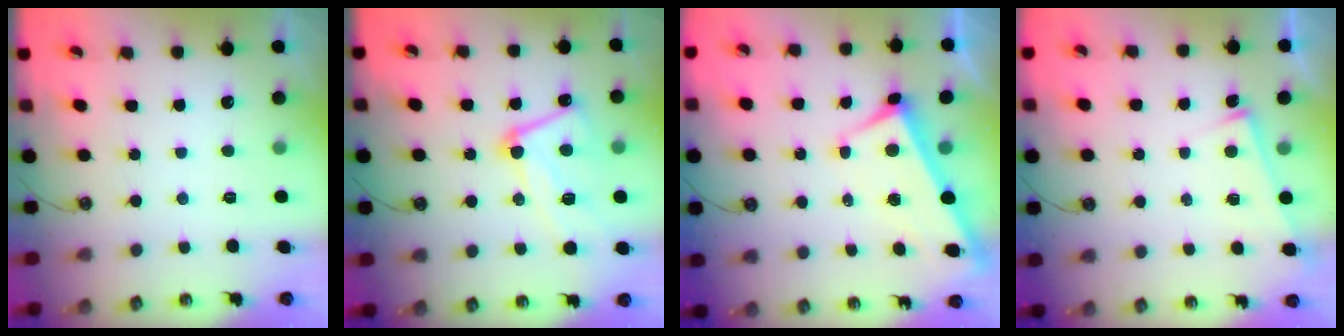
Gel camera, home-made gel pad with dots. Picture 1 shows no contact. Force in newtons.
{"total": 13.2, "press": 13.2, "slide": 1.2}
{"total": 2.8, "press": 2.7, "slide": 0.9}
{"total": 3.0, "press": 3.0, "slide": 0.4}